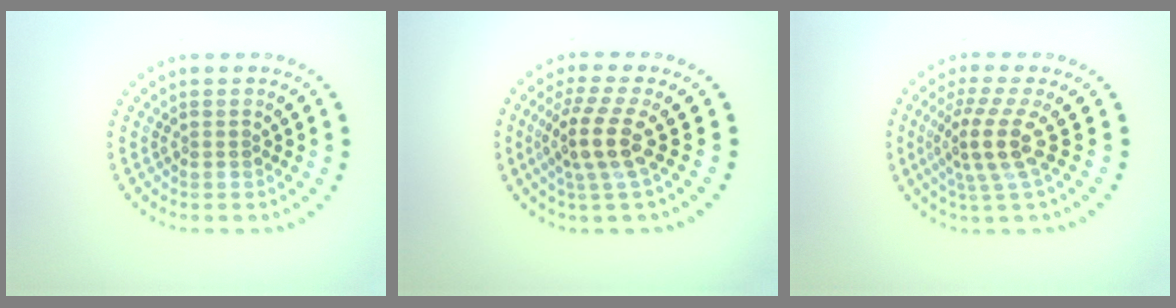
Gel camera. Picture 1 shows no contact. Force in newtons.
{"total": 3.9, "press": 2.9, "slide": 2.7}
{"total": 3.9, "press": 2.7, "slide": 2.8}